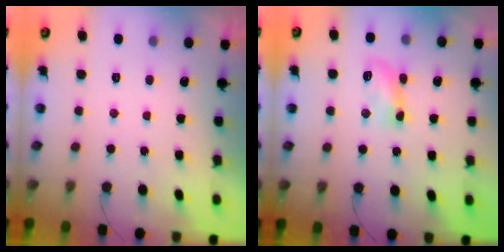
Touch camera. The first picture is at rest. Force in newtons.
{"total": 6.0, "press": 5.9, "slide": 0.9}